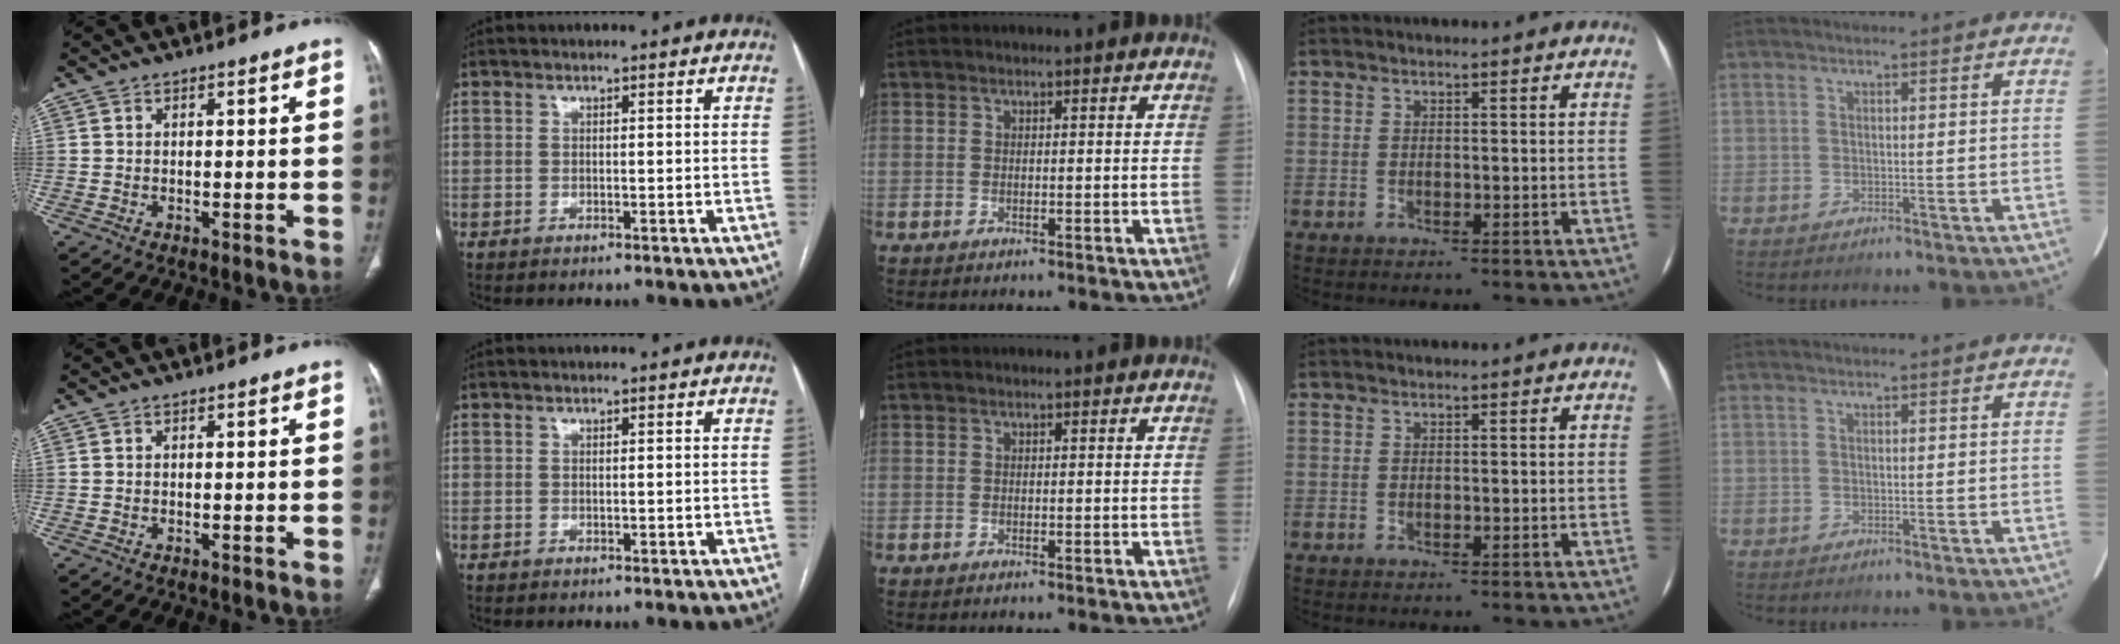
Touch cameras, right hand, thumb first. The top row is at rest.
{}